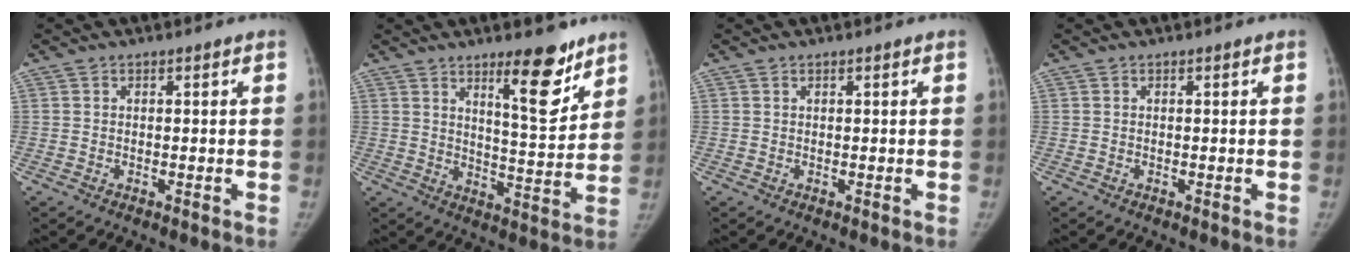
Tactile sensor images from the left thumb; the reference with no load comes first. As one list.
[{"total": 11.5, "force": [7.6, 3.1, 8.0], "torque": [-0.093, -0.060, 0.120]}, {"total": 0.0}, {"total": 0.0}]